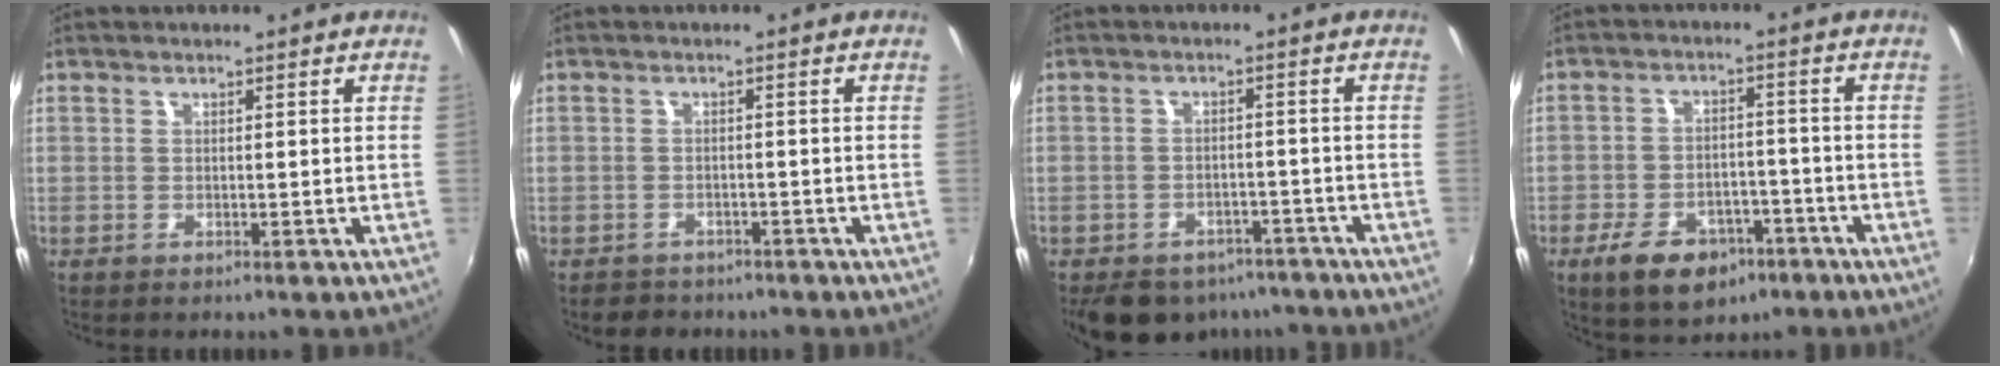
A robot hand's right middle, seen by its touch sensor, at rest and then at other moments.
{"total": 3.9, "force": [-3.2, 2.2, 0.6], "torque": [-0.021, -0.002, -0.051]}
{"total": 13.0, "force": [-9.7, 7.1, 4.9], "torque": [-0.113, 0.005, -0.123]}
{"total": 11.4, "force": [-6.8, 6.8, 6.2], "torque": [-0.142, 0.002, -0.098]}